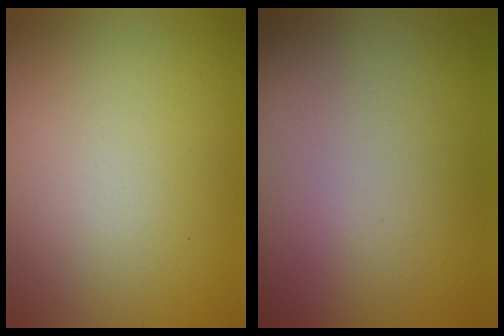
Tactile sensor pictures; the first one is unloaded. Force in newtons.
{"total": 0.0}